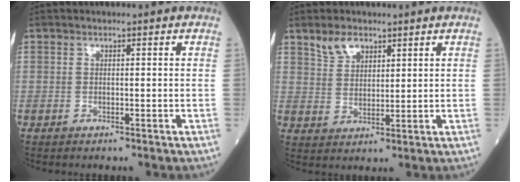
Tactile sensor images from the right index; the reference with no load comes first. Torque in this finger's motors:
{"motor_torque": [0.14, 0.06, 0.03, 0.00]}